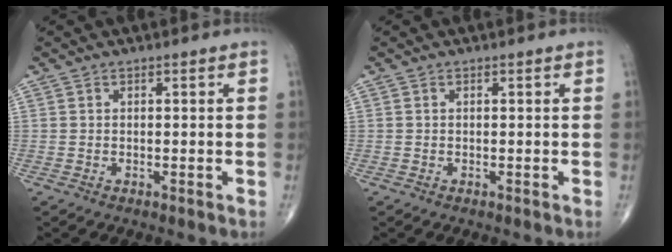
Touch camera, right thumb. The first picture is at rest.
{"total": 0.0}